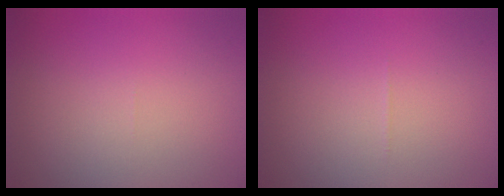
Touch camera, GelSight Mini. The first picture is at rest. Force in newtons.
{"total": 0.0}